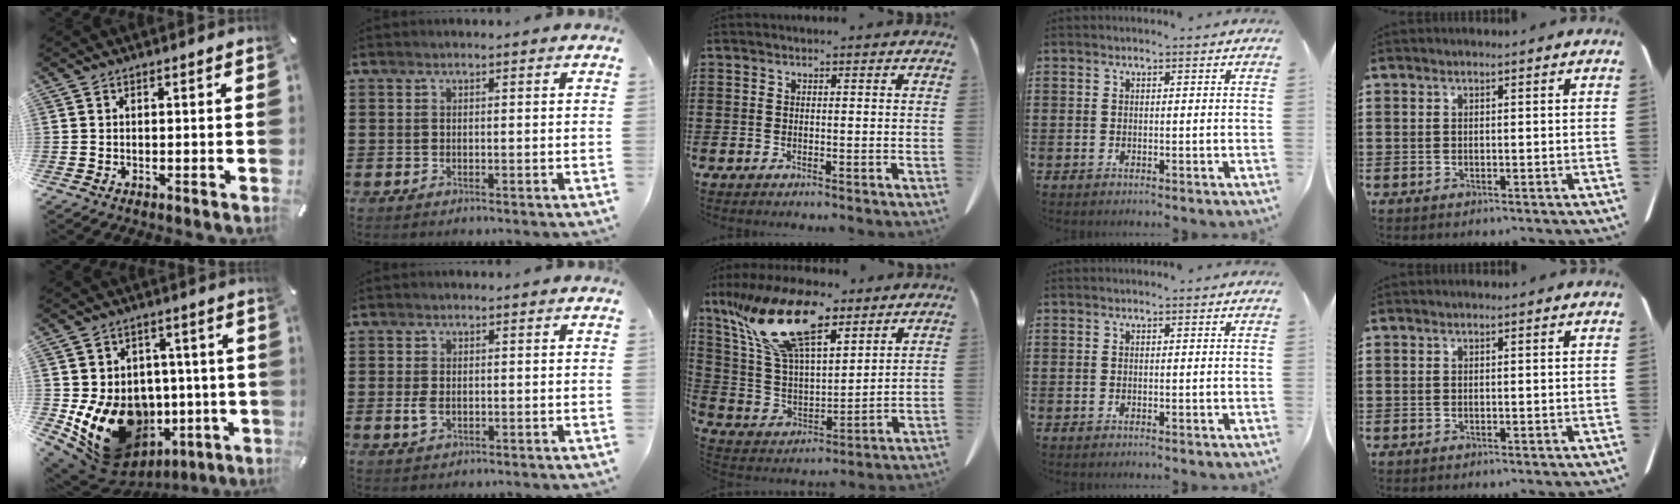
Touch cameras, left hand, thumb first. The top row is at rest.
{"thumb": {"total": 18.2, "force": [-4.7, 14.8, 9.6], "torque": [-0.172, 0.008, -0.051]}, "index": {"total": 2.1, "force": [-0.3, 1.2, 1.6], "torque": [-0.049, -0.004, -0.011]}, "middle": {"total": 18.4, "force": [11.7, 6.6, 12.5], "torque": [-0.293, -0.033, 0.204]}}